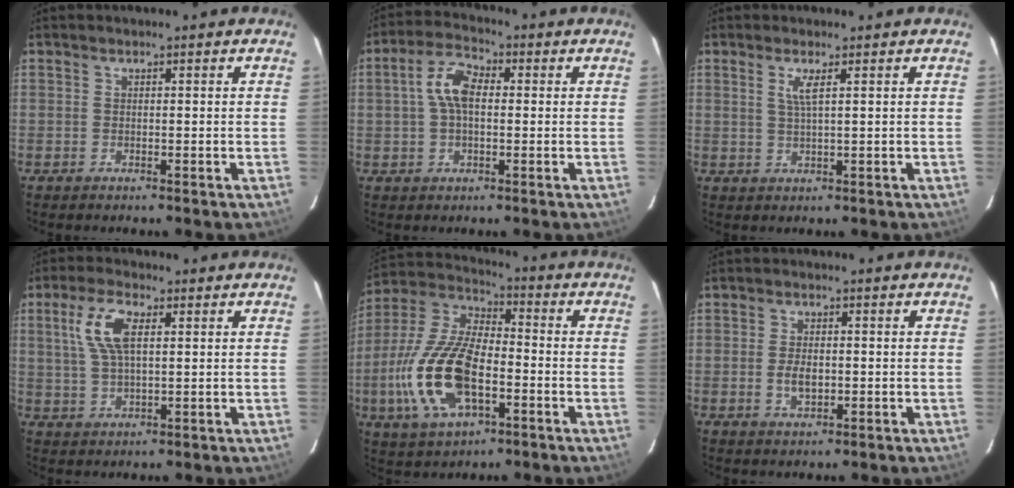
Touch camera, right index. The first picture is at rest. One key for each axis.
{"total": 6.8, "fx": 0.5, "fy": 3.7, "fz": 5.7, "tx": -0.116, "ty": 0.020, "tz": 0.010}
{"total": 2.5, "fx": 1.1, "fy": -0.1, "fz": 2.3, "tx": -0.046, "ty": -0.003, "tz": 0.021}
{"total": 8.1, "fx": 2.4, "fy": 3.3, "fz": 7.0, "tx": -0.145, "ty": 0.012, "tz": 0.050}
{"total": 19.0, "fx": -5.4, "fy": 8.8, "fz": 15.9, "tx": -0.351, "ty": -0.008, "tz": -0.101}
{"total": 3.7, "fx": -0.7, "fy": 2.2, "fz": 2.9, "tx": -0.056, "ty": -0.003, "tz": -0.010}